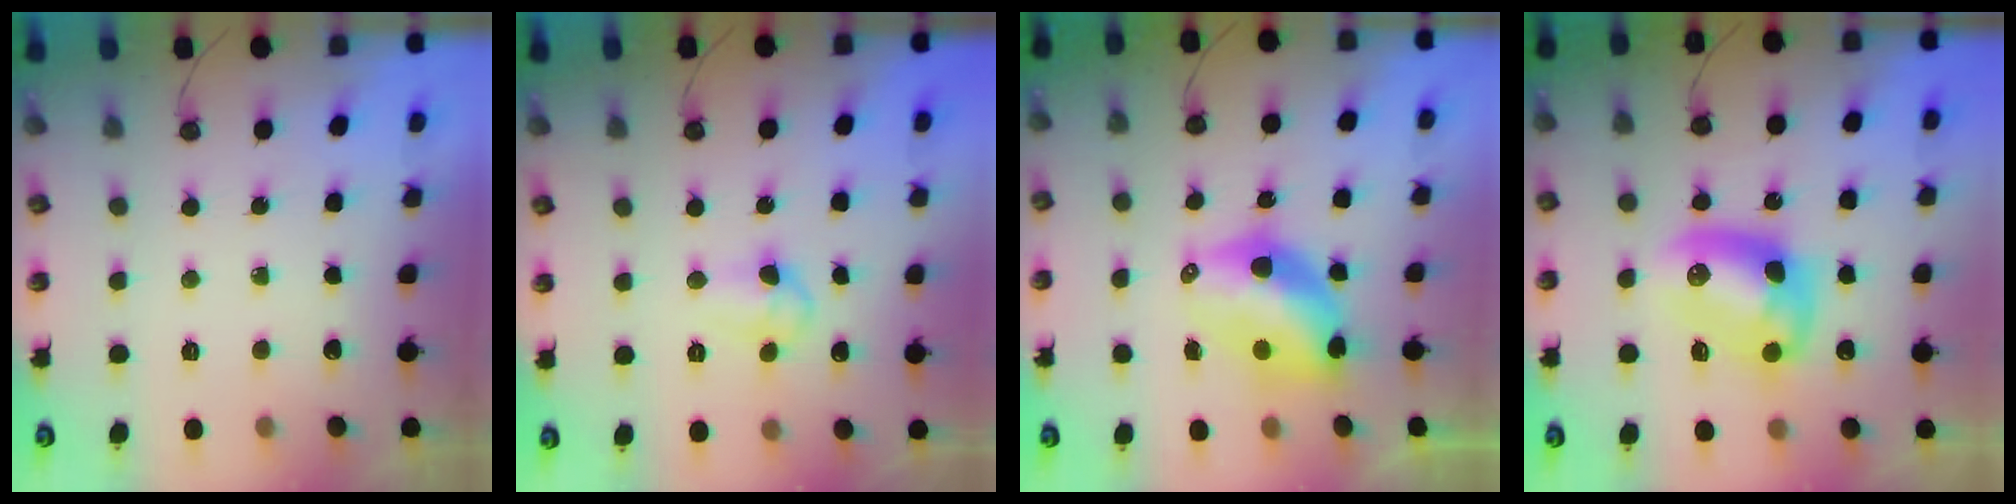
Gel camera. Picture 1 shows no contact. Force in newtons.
{"total": 6.1, "press": 6.0, "slide": 1.0}
{"total": 8.5, "press": 8.5, "slide": 0.9}
{"total": 11.9, "press": 11.9, "slide": 0.4}